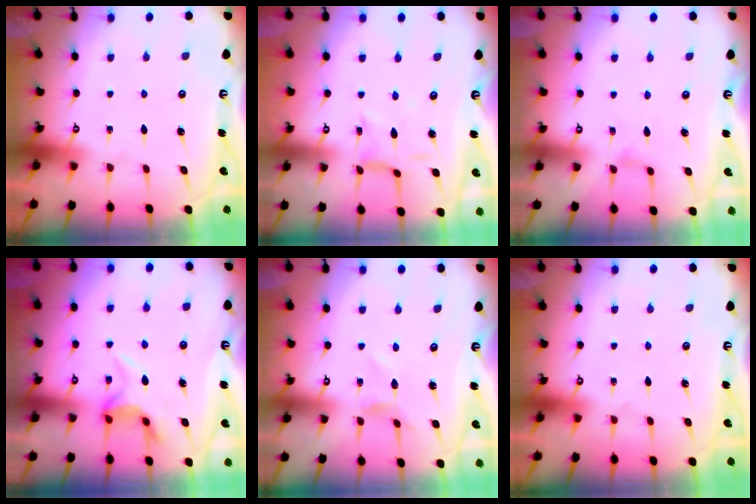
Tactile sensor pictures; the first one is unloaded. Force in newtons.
{"total": 1.7, "press": 1.6, "slide": 0.3}
{"total": 1.8, "press": 1.8, "slide": 0.3}
{"total": 5.2, "press": 5.1, "slide": 1.1}
{"total": 2.2, "press": 2.2, "slide": 0.1}
{"total": 0.0}